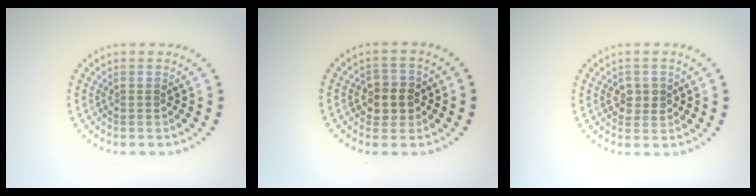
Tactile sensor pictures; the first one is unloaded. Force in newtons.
{"total": 2.7, "press": 2.6, "slide": 0.7}
{"total": 1.8, "press": 1.8, "slide": 0.1}